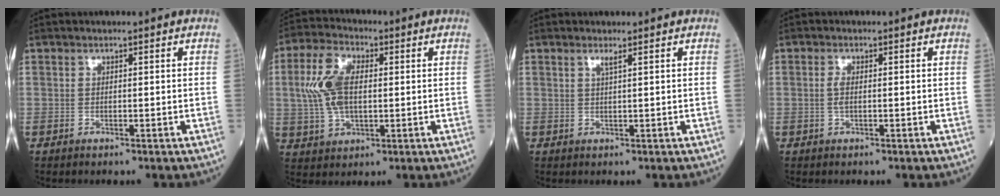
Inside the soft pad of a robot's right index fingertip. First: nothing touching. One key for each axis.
{"total": 9.2, "fx": 1.1, "fy": 4.8, "fz": 7.8, "tx": -0.182, "ty": 0.017, "tz": 0.025}
{"total": 1.0, "fx": 0.6, "fy": -0.3, "fz": 0.8, "tx": -0.021, "ty": -0.003, "tz": 0.013}
{"total": 1.4, "fx": -0.1, "fy": 0.4, "fz": 1.3, "tx": -0.031, "ty": 0.001, "tz": -0.002}